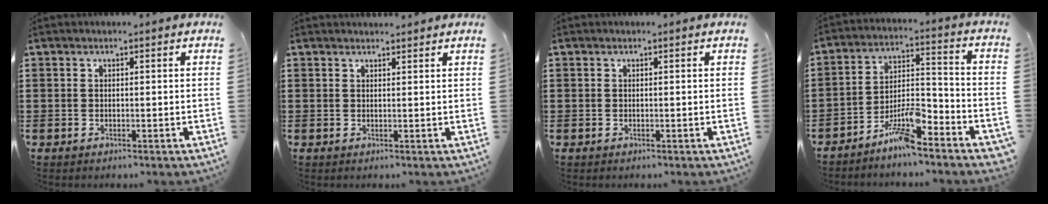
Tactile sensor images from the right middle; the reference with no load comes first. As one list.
[{"total": 1.1, "force": [1.1, 0.1, 0.0], "torque": [-0.003, -0.001, 0.021]}, {"total": 0.0}, {"total": 8.2, "force": [-6.4, 1.6, 4.9], "torque": [-0.105, 0.002, -0.125]}]